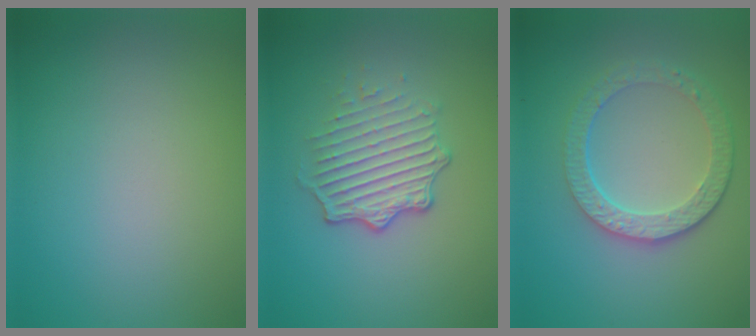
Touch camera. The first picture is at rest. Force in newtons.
{"total": 4.9, "press": 3.4, "slide": 3.5}
{"total": 4.5, "press": 3.3, "slide": 3.1}